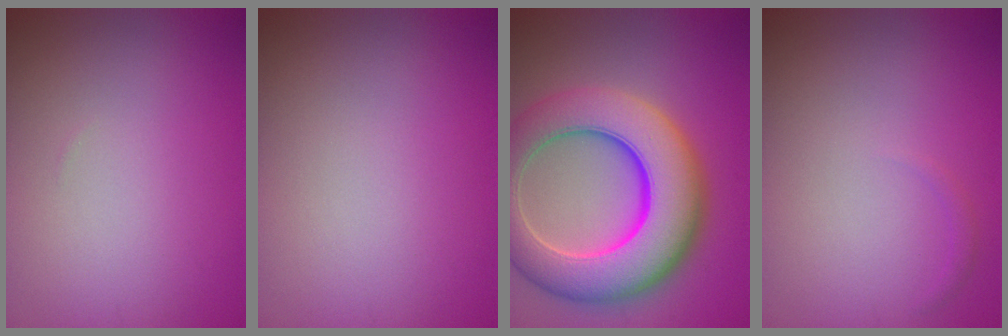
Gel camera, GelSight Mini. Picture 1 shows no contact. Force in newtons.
{"total": 0.0}
{"total": 11.5, "press": 11.5, "slide": 0.3}
{"total": 0.6, "press": 0.6, "slide": 0.0}